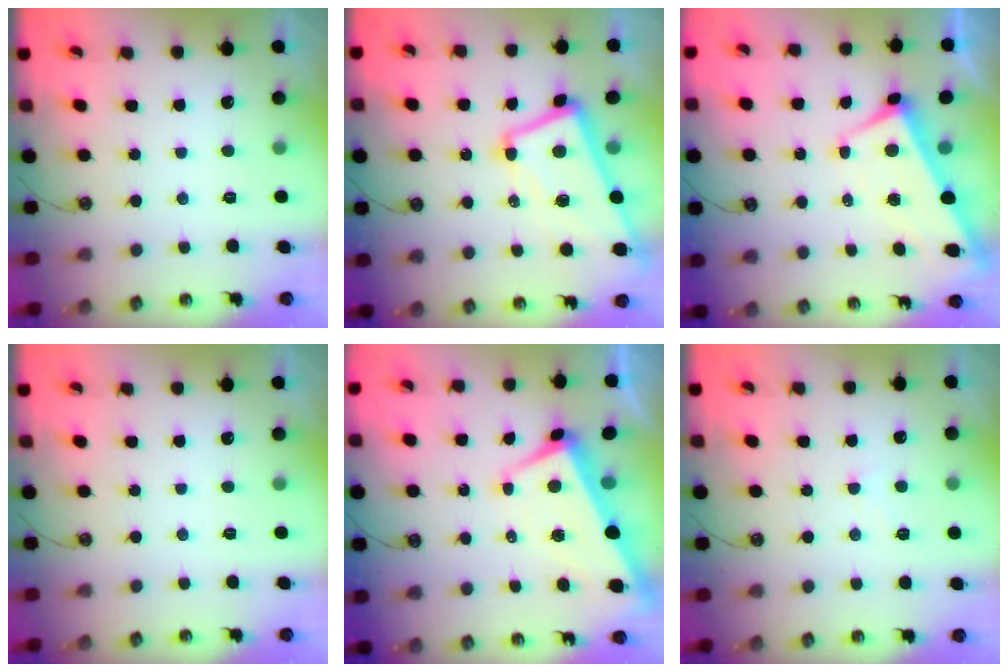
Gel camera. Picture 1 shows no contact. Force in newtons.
{"total": 7.2, "press": 7.1, "slide": 1.1}
{"total": 2.5, "press": 2.3, "slide": 0.9}
{"total": 0.0}
{"total": 1.2, "press": 0.6, "slide": 1.0}
{"total": 0.5, "press": 0.0, "slide": 0.5}